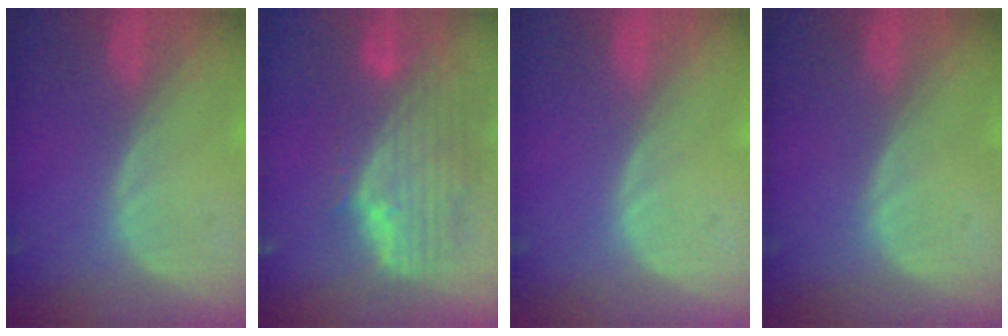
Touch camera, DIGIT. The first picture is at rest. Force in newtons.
{"total": 11.3, "press": 9.6, "slide": 5.8}
{"total": 0.0}
{"total": 0.0}